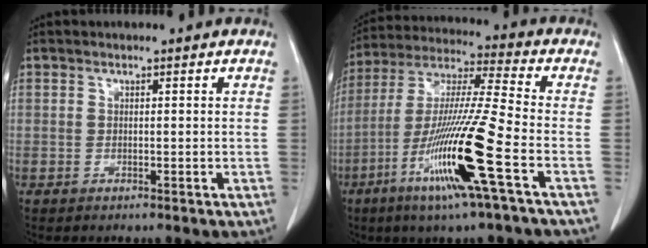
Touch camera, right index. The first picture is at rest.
{"total": 17.1, "force": [-6.6, -0.9, 15.8], "torque": [-0.319, -0.024, -0.128]}